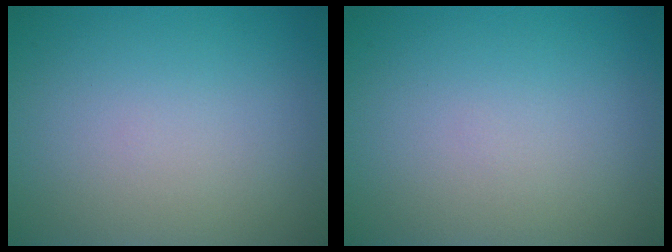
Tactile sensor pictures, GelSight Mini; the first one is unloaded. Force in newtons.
{"total": 0.0}